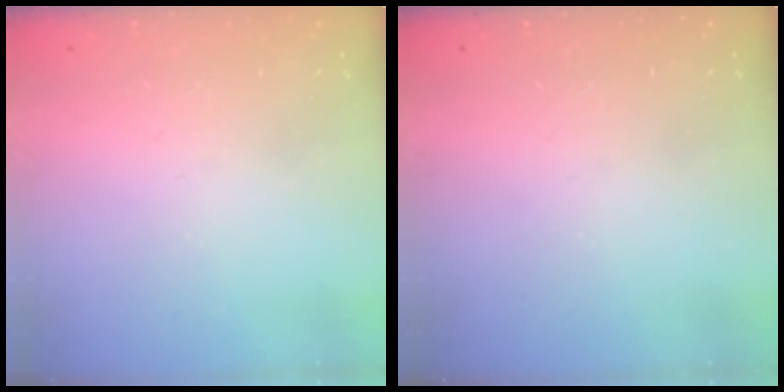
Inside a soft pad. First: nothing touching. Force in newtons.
{"total": 0.0}